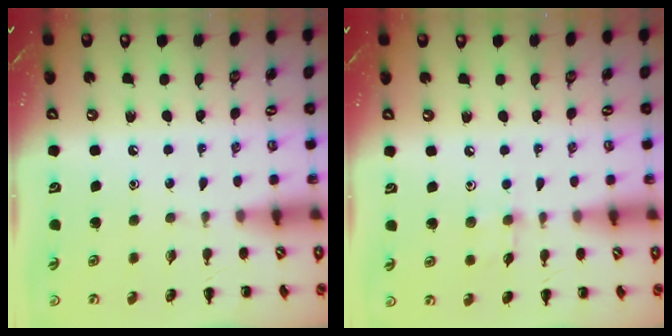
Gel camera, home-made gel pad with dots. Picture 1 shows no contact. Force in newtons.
{"total": 3.8, "press": 3.6, "slide": 1.4}